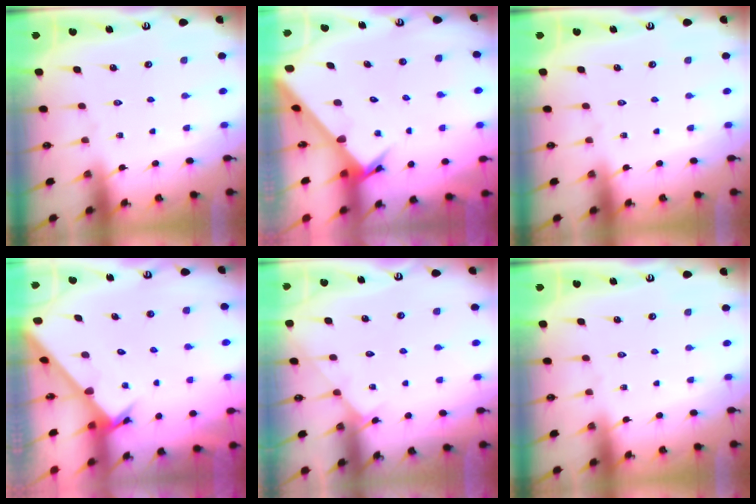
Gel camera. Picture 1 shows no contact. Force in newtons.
{"total": 2.8, "press": 2.8, "slide": 0.3}
{"total": 0.0}
{"total": 2.6, "press": 2.6, "slide": 0.3}
{"total": 2.6, "press": 2.5, "slide": 0.4}
{"total": 0.0}